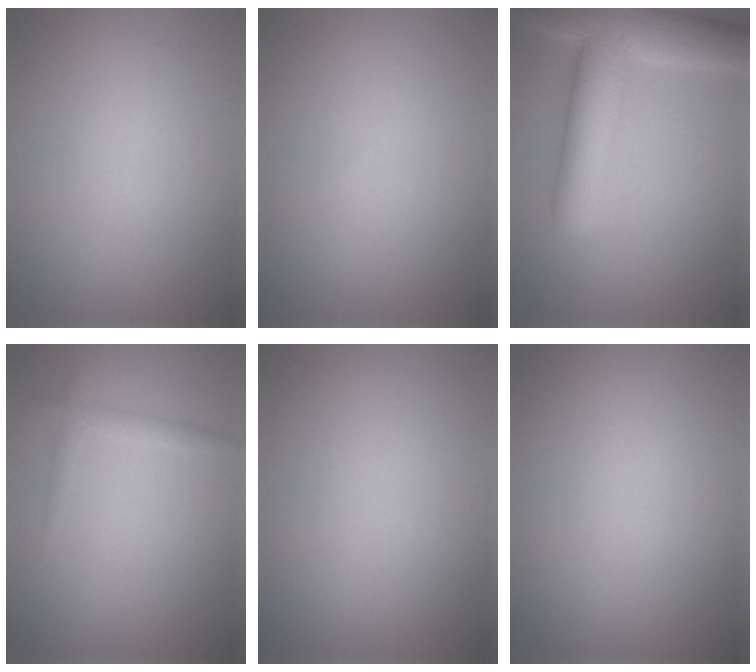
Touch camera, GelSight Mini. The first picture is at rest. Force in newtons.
{"total": 0.0}
{"total": 9.2, "press": 9.2, "slide": 0.5}
{"total": 1.3, "press": 1.3, "slide": 0.0}
{"total": 0.0}
{"total": 0.0}